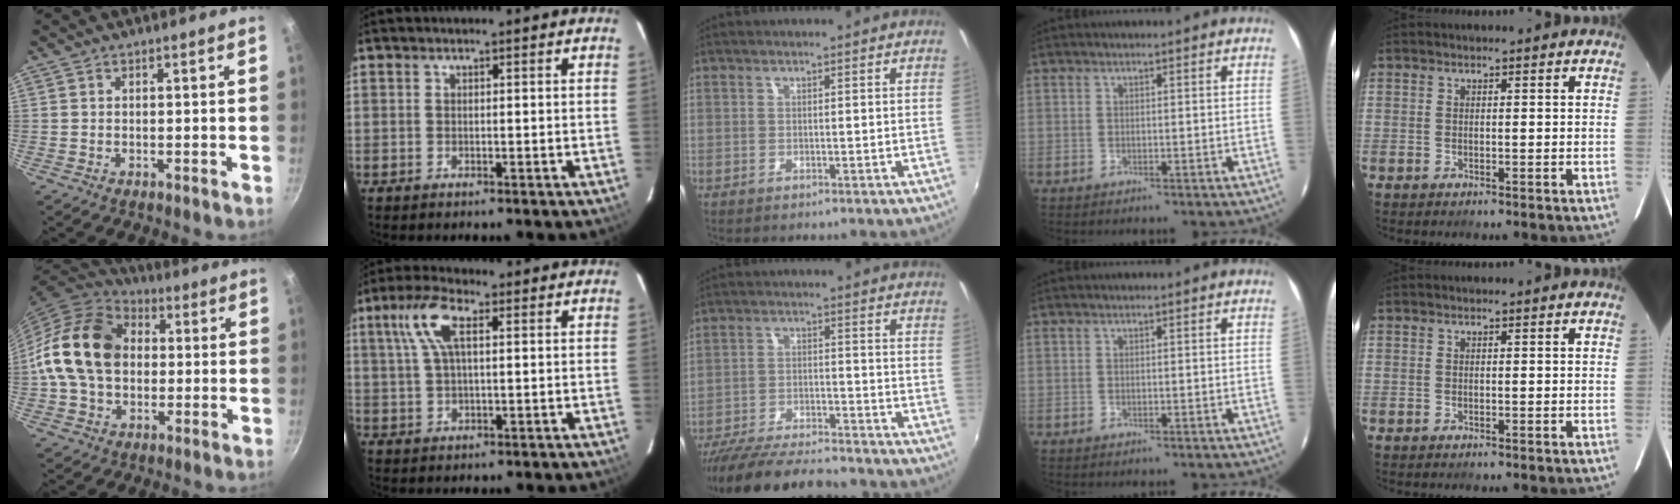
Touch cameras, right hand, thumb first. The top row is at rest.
{"thumb": {"total": 18.5, "force": [0.9, 13.8, 12.3], "torque": [-0.208, 0.031, 0.004]}, "index": {"total": 7.5, "force": [2.6, 2.7, 6.5], "torque": [-0.137, 0.019, 0.050]}, "middle": {"total": 18.1, "force": [-16.0, 3.5, 7.7], "torque": [-0.161, -0.030, -0.249]}}